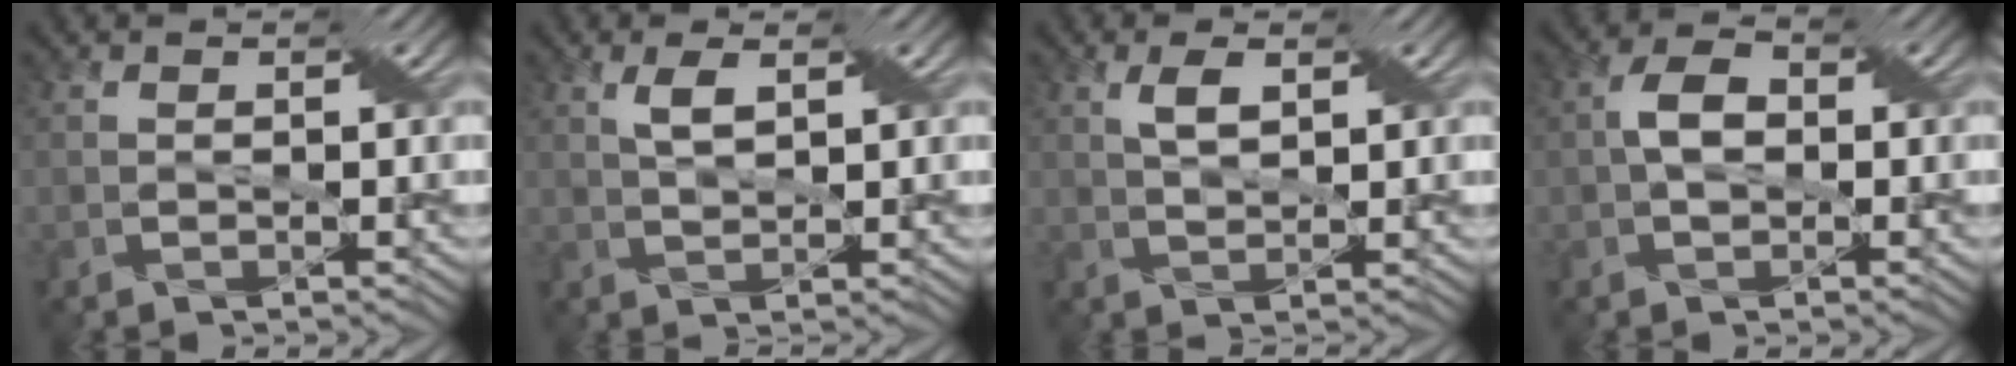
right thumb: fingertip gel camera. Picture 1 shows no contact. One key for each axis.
{"total": 2.4, "fx": 1.4, "fy": 0.3, "fz": 1.9, "tx": -0.042, "ty": 0.006, "tz": 0.027}
{"total": 2.6, "fx": 1.5, "fy": 0.6, "fz": 2.0, "tx": -0.045, "ty": 0.006, "tz": 0.028}
{"total": 3.8, "fx": 0.0, "fy": 2.4, "fz": 2.9, "tx": -0.058, "ty": 0.005, "tz": -0.005}